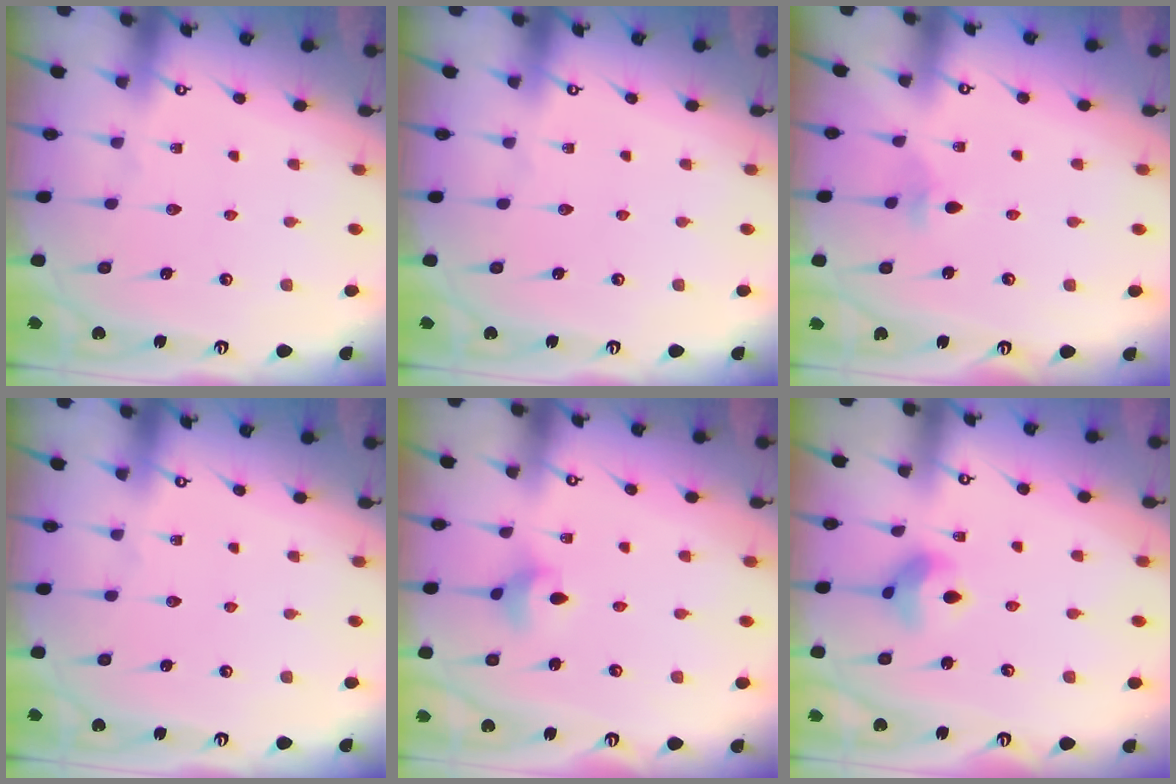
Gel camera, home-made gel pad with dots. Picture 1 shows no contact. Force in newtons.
{"total": 0.0}
{"total": 2.3, "press": 2.3, "slide": 0.4}
{"total": 0.0}
{"total": 3.2, "press": 3.2, "slide": 0.1}
{"total": 6.7, "press": 6.7, "slide": 0.3}